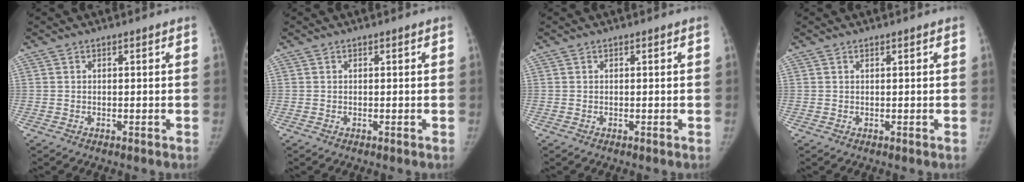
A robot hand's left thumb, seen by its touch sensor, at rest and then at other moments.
{"total": 0.0}
{"total": 0.0}
{"total": 0.0}